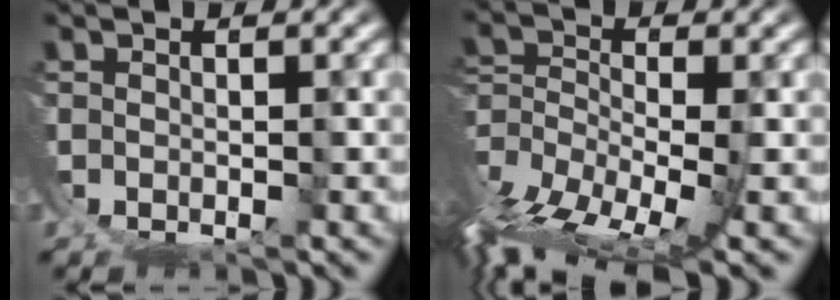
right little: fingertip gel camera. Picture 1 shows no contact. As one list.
[{"total": 9.3, "force": [-5.8, 4.0, 6.2], "torque": [-0.146, -0.054, -0.073]}]